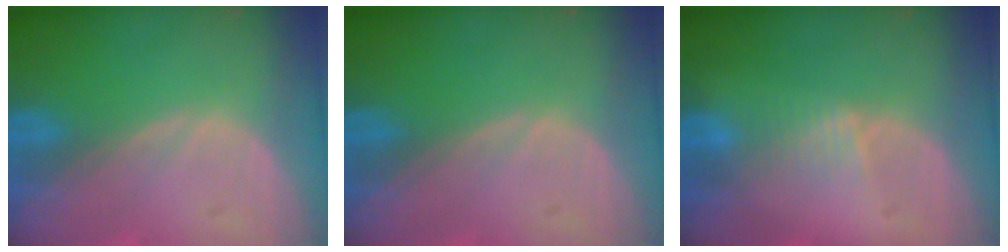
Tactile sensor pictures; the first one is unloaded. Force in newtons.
{"total": 0.0}
{"total": 1.9, "press": 1.9, "slide": 0.2}